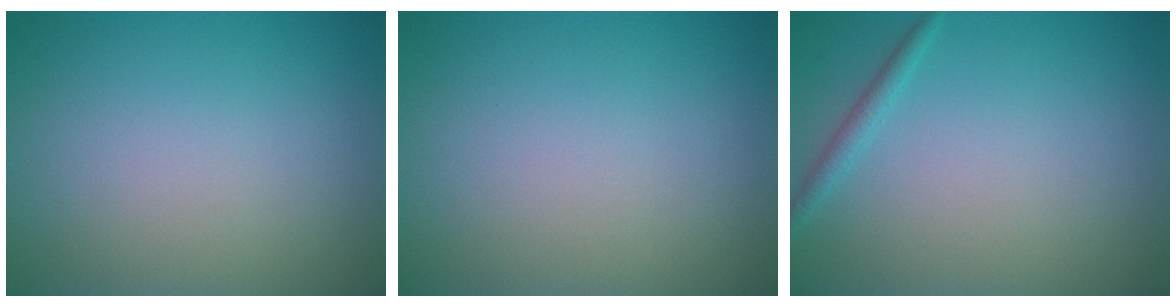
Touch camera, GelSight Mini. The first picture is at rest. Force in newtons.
{"total": 0.0}
{"total": 1.2, "press": 1.2, "slide": 0.1}